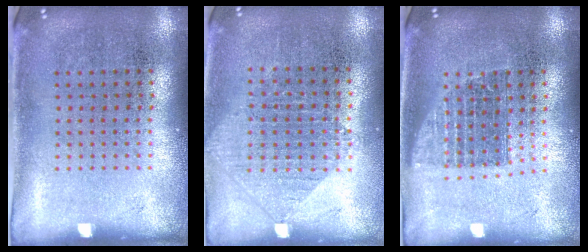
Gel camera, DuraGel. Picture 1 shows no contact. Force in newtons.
{"total": 0.9, "press": 0.8, "slide": 0.3}
{"total": 1.4, "press": 1.2, "slide": 0.7}